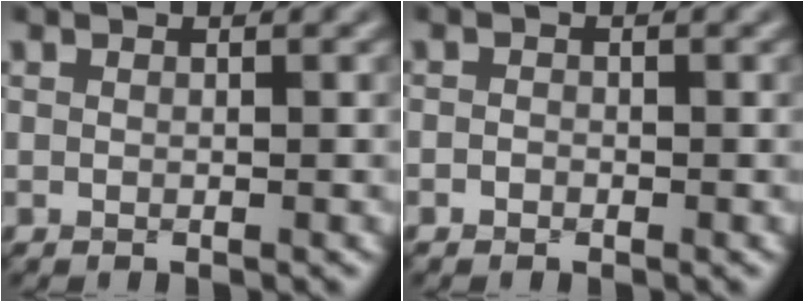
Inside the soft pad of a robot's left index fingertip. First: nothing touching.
{"total": 0.7, "force": [-0.5, 0.5, 0.1], "torque": [0.000, 0.000, -0.010]}